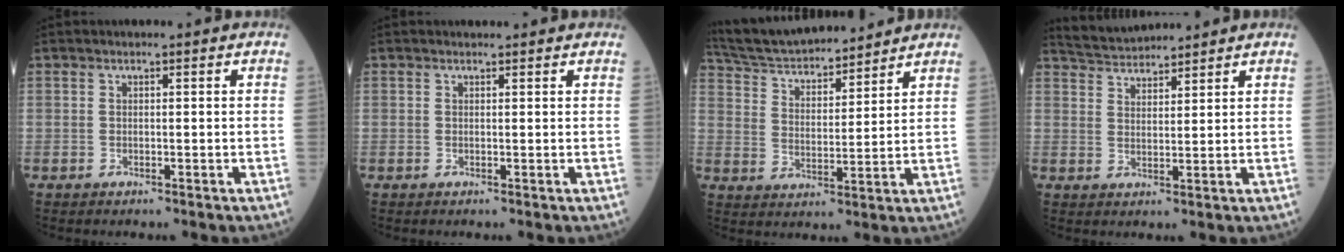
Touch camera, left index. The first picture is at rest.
{"total": 1.3, "force": [1.3, 0.1, 0.4], "torque": [-0.010, 0.012, 0.020]}
{"total": 15.6, "force": [14.5, 2.5, 5.2], "torque": [-0.099, 0.027, 0.252]}
{"total": 4.9, "force": [4.9, 0.1, 0.2], "torque": [-0.014, 0.022, 0.095]}